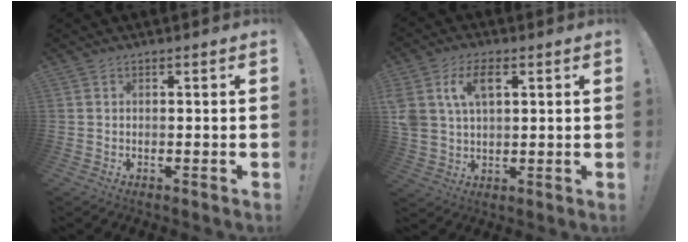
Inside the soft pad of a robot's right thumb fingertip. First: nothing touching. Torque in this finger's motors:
{"motor_torque": [1.80, 1.91, 0.42, -0.19, 0.10]}